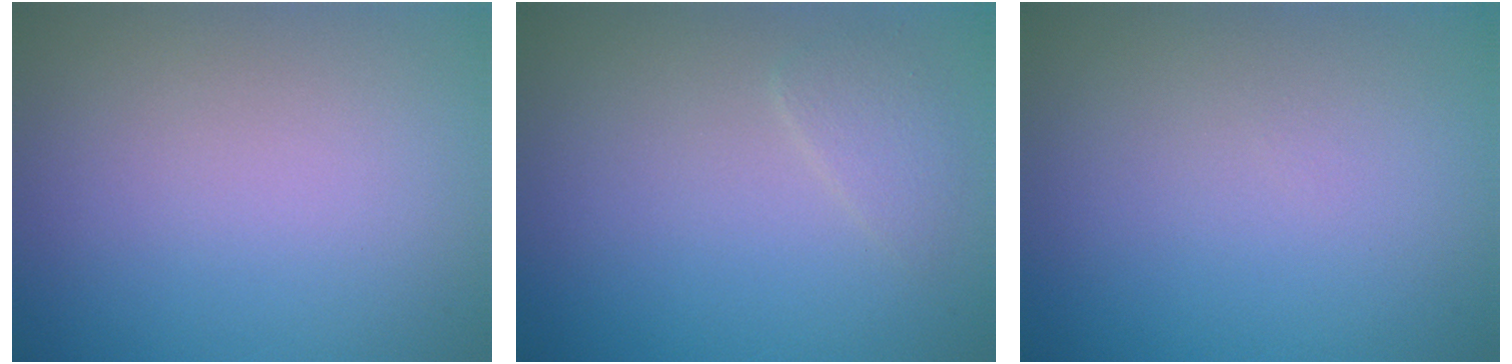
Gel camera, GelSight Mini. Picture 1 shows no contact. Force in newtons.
{"total": 1.3, "press": 1.3, "slide": 0.1}
{"total": 0.0}